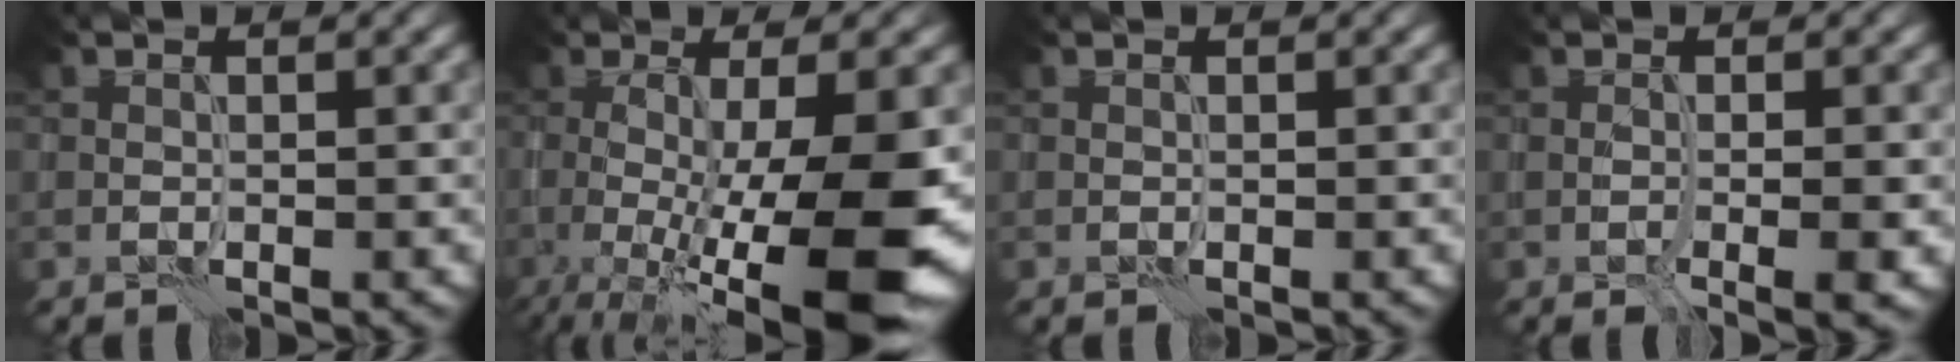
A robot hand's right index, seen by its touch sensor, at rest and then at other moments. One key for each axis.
{"total": 13.8, "fx": -3.3, "fy": 3.6, "fz": 12.9, "tx": -0.172, "ty": -0.018, "tz": -0.044}
{"total": 0.0}
{"total": 2.1, "fx": -0.4, "fy": 0.3, "fz": 2.1, "tx": -0.029, "ty": -0.004, "tz": -0.005}